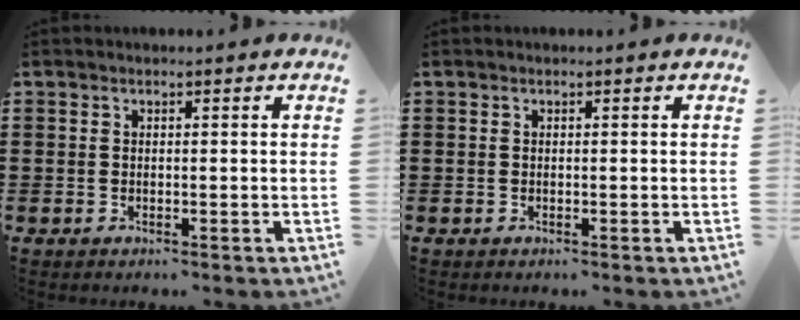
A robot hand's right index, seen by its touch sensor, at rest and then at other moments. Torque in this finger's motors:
{"motor_torque": [0.00, 0.00, 0.00, 0.00]}